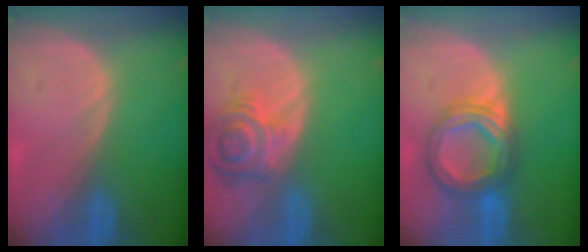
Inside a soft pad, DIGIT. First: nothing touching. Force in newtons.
{"total": 7.2, "press": 6.6, "slide": 2.8}
{"total": 7.6, "press": 7.5, "slide": 0.6}